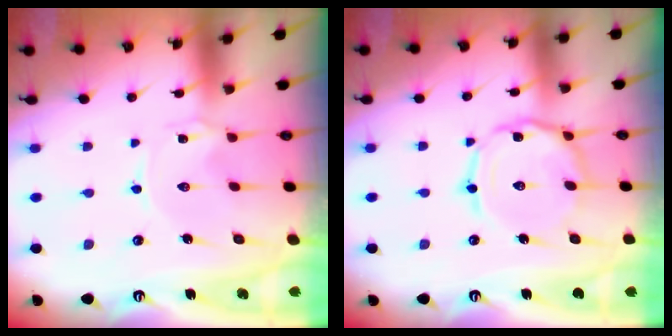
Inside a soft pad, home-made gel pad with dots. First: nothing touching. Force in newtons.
{"total": 8.1, "press": 8.1, "slide": 0.5}